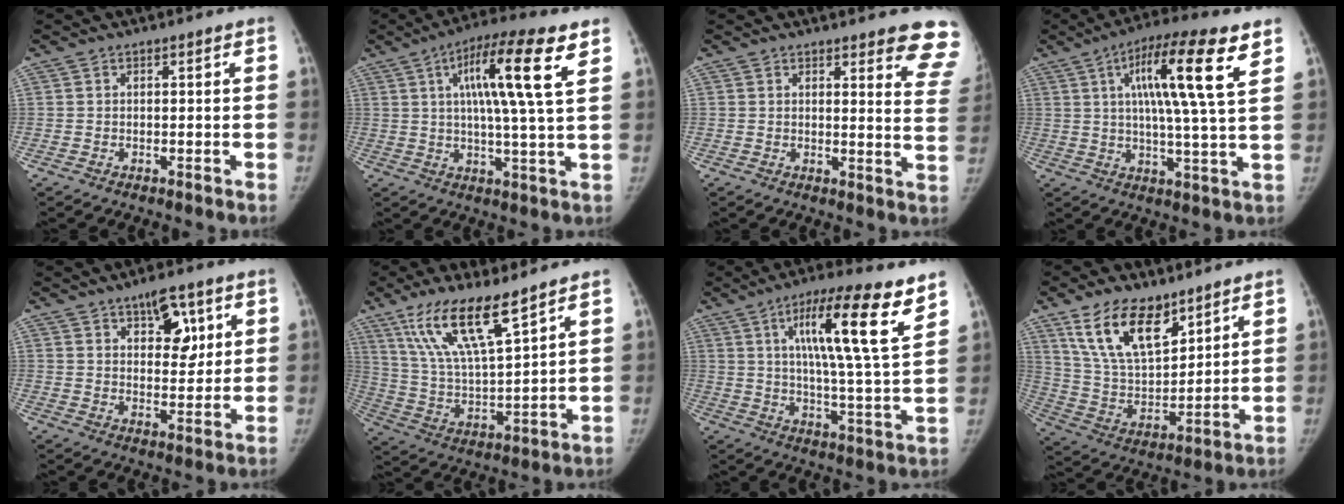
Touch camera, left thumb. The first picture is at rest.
{"total": 14.8, "force": [5.7, 1.5, 13.6], "torque": [-0.230, -0.007, 0.086]}
{"total": 10.6, "force": [9.1, 1.9, 4.9], "torque": [-0.023, -0.068, 0.079]}
{"total": 16.1, "force": [6.4, 2.0, 14.6], "torque": [-0.242, -0.010, 0.099]}
{"total": 8.9, "force": [4.1, 4.6, 6.4], "torque": [-0.062, -0.021, 0.062]}
{"total": 15.6, "force": [10.2, 3.2, 11.3], "torque": [-0.208, -0.051, 0.210]}
{"total": 18.2, "force": [9.5, 2.5, 15.3], "torque": [-0.225, -0.037, 0.148]}
{"total": 16.1, "force": [10.1, 7.8, 9.7], "torque": [-0.142, -0.051, 0.203]}